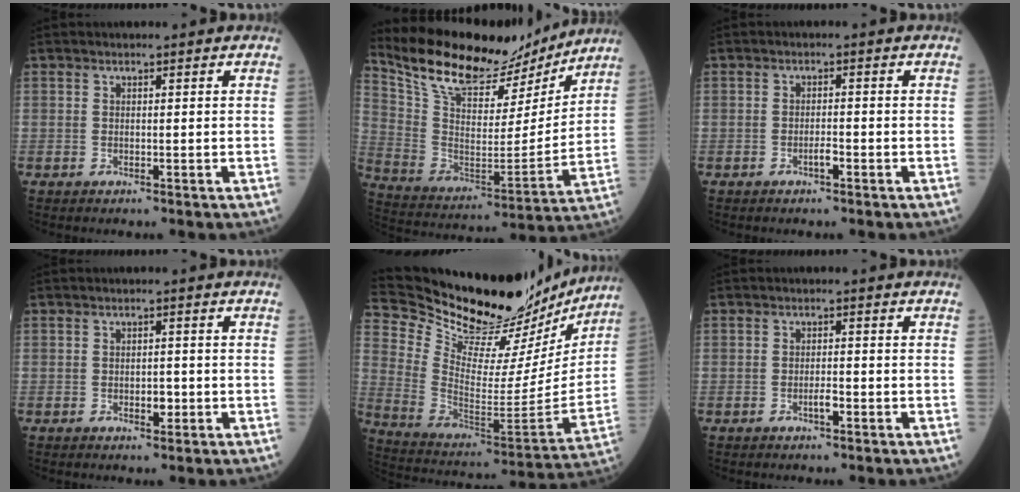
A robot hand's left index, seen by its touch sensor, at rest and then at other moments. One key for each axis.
{"total": 19.9, "fx": 18.0, "fy": 5.5, "fz": 6.5, "tx": -0.130, "ty": -0.013, "tz": 0.293}
{"total": 1.3, "fx": -0.9, "fy": 0.2, "fz": 0.9, "tx": -0.015, "ty": -0.002, "tz": -0.018}
{"total": 1.6, "fx": -0.7, "fy": 0.9, "fz": 1.2, "tx": -0.014, "ty": -0.002, "tz": -0.009}
{"total": 30.9, "fx": 27.2, "fy": 7.9, "fz": 12.2, "tx": -0.209, "ty": -0.063, "tz": 0.386}
{"total": 1.5, "fx": -0.9, "fy": 0.3, "fz": 1.2, "tx": -0.020, "ty": -0.003, "tz": -0.017}